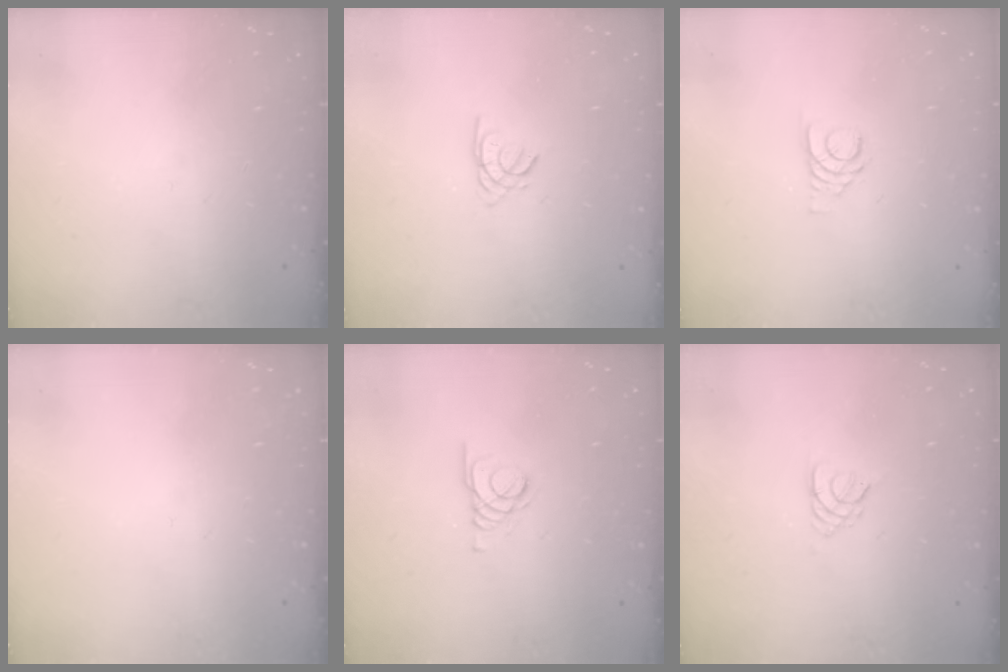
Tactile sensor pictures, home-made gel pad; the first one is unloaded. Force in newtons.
{"total": 1.7, "press": 1.7, "slide": 0.4}
{"total": 3.6, "press": 3.6, "slide": 0.3}
{"total": 0.0}
{"total": 1.6, "press": 1.6, "slide": 0.2}
{"total": 2.6, "press": 2.5, "slide": 0.5}